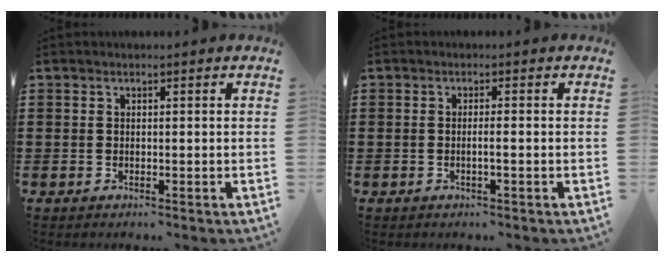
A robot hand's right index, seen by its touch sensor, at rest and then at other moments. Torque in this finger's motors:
{"motor_torque": [-0.55, 0.63, -0.03, 0.00]}